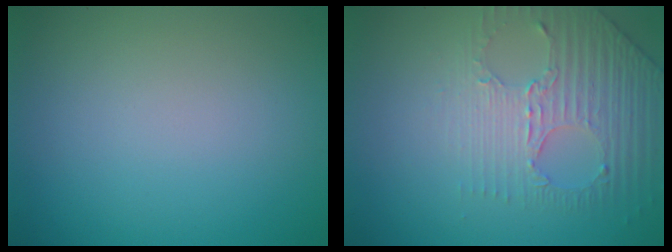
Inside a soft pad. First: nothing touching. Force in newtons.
{"total": 4.4, "press": 3.2, "slide": 3.0}